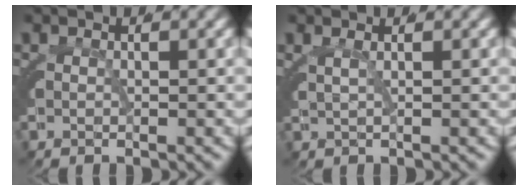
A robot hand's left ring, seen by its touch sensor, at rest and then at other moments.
{"total": 1.3, "force": [0.9, -0.7, 0.7], "torque": [-0.009, 0.001, 0.019]}